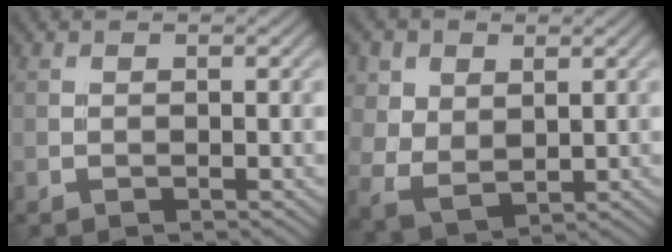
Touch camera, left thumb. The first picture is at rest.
{"total": 6.5, "force": [3.4, 4.6, 3.1], "torque": [-0.105, -0.008, 0.084]}